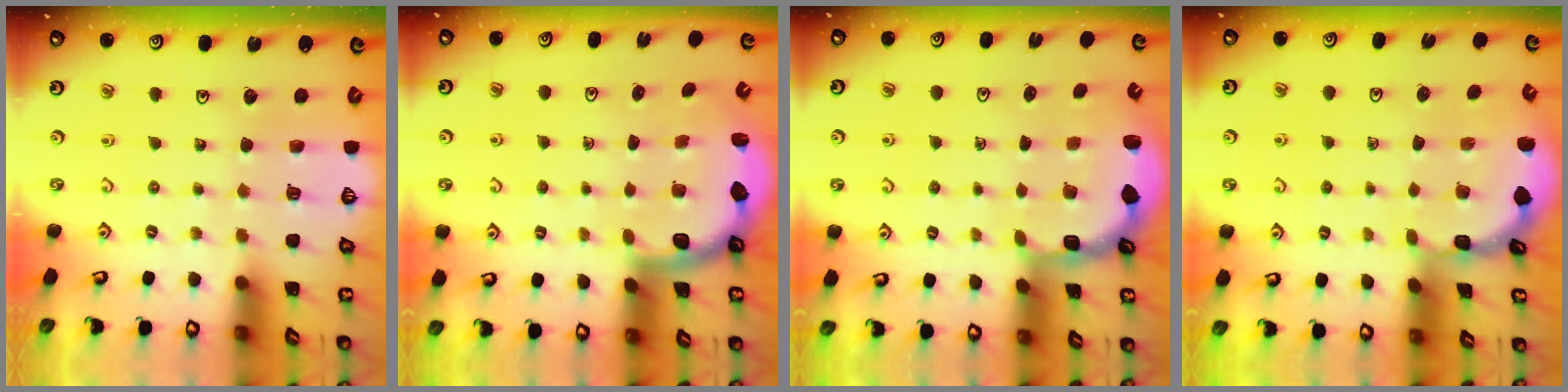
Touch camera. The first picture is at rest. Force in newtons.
{"total": 2.5, "press": 2.4, "slide": 0.7}
{"total": 2.8, "press": 2.3, "slide": 1.7}
{"total": 1.7, "press": 1.7, "slide": 0.1}